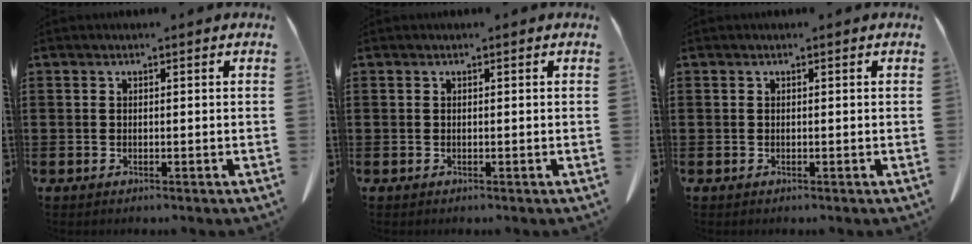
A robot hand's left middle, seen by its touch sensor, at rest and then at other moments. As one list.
[{"total": 0.0}, {"total": 0.0}]